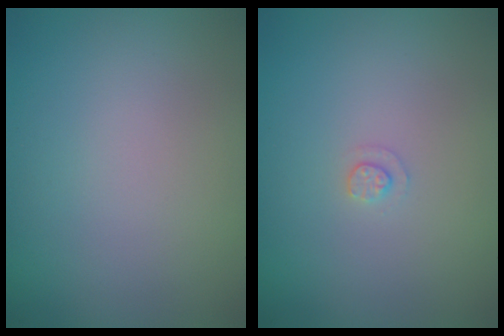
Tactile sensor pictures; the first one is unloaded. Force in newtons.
{"total": 0.9, "press": 0.9, "slide": 0.2}